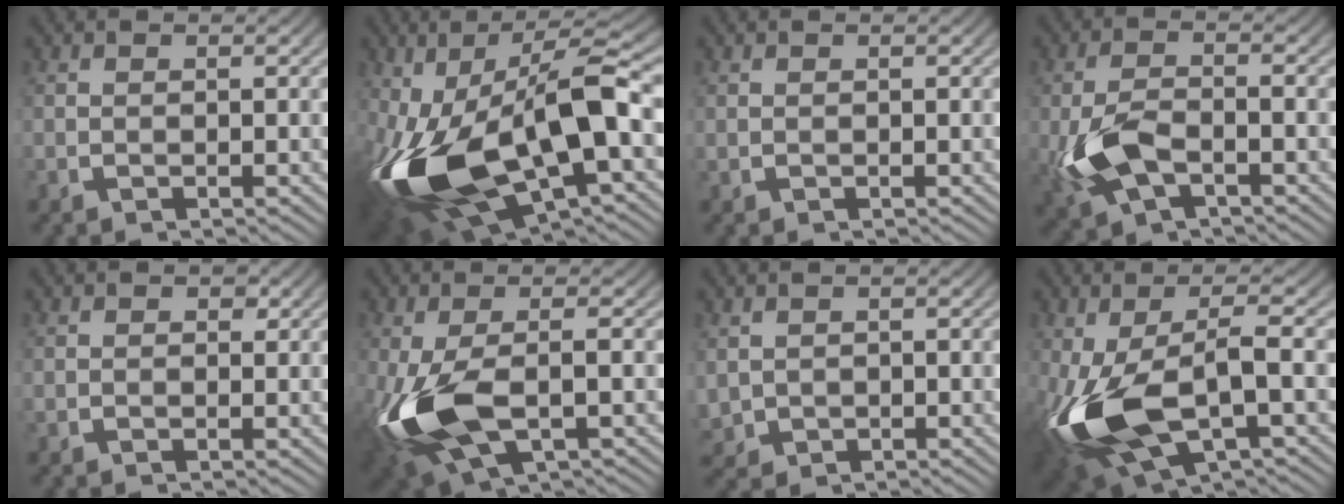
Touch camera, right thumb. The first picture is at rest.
{"total": 16.4, "force": [-3.7, 8.6, 13.4], "torque": [-0.290, -0.039, -0.034]}
{"total": 0.0}
{"total": 6.7, "force": [-1.8, 4.1, 5.0], "torque": [-0.130, -0.016, -0.021]}
{"total": 0.9, "force": [0.4, 0.7, 0.3], "torque": [-0.001, -0.003, 0.006]}
{"total": 9.8, "force": [-2.3, 5.1, 8.0], "torque": [-0.191, -0.025, -0.020]}
{"total": 2.9, "force": [-0.1, 2.7, 1.1], "torque": [-0.043, -0.020, 0.014]}
{"total": 11.3, "force": [-3.0, 5.7, 9.2], "torque": [-0.210, -0.030, -0.030]}